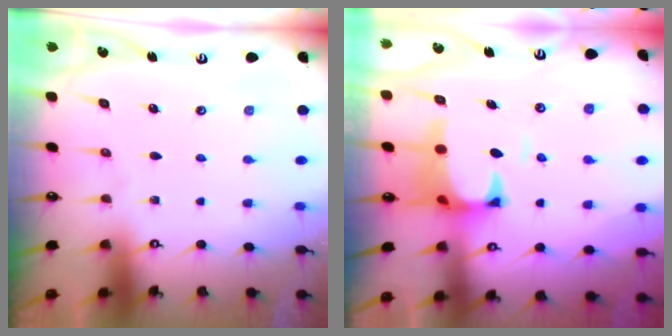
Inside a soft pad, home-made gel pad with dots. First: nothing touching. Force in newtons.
{"total": 2.6, "press": 2.4, "slide": 1.1}